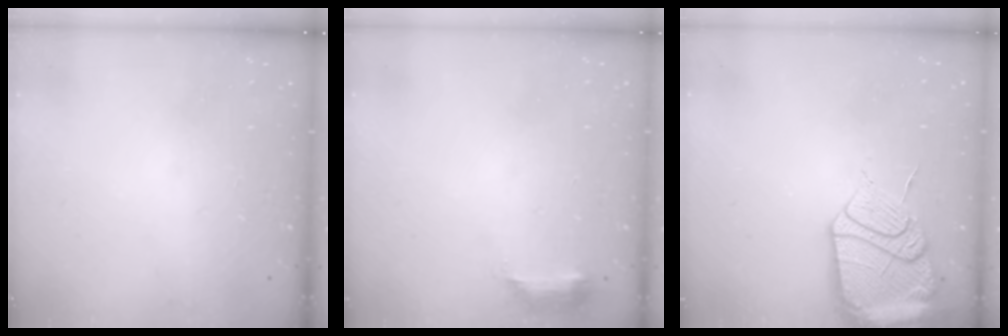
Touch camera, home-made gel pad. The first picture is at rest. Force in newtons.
{"total": 11.5, "press": 6.8, "slide": 9.2}
{"total": 17.6, "press": 17.4, "slide": 2.9}